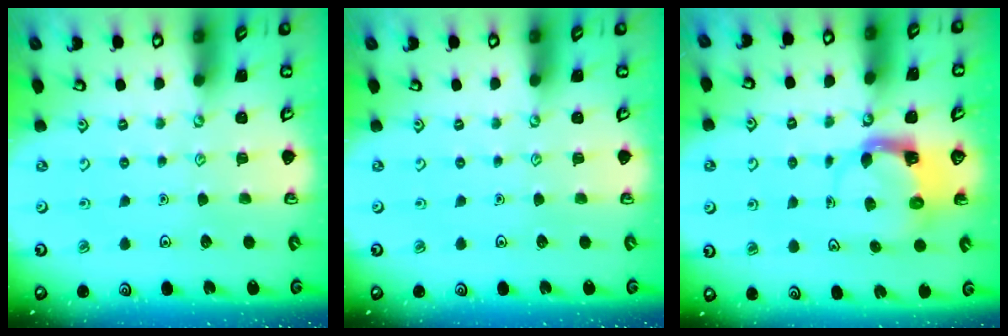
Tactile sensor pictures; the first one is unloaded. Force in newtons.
{"total": 0.0}
{"total": 3.7, "press": 3.7, "slide": 0.7}